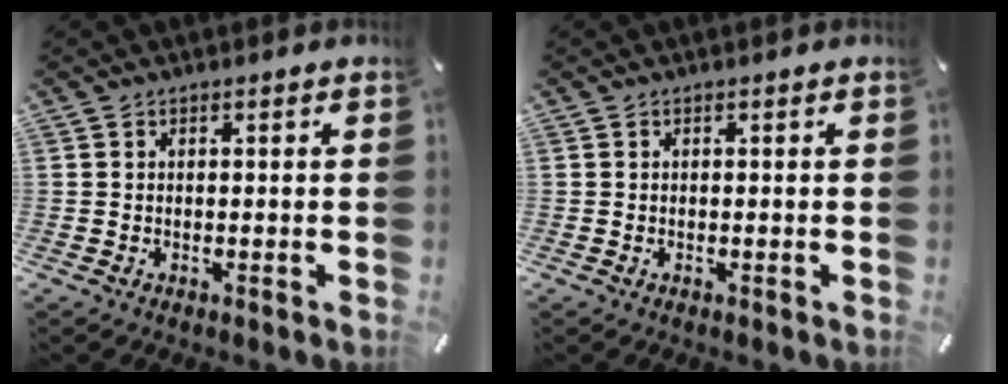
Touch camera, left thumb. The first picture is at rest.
{"total": 0.0}